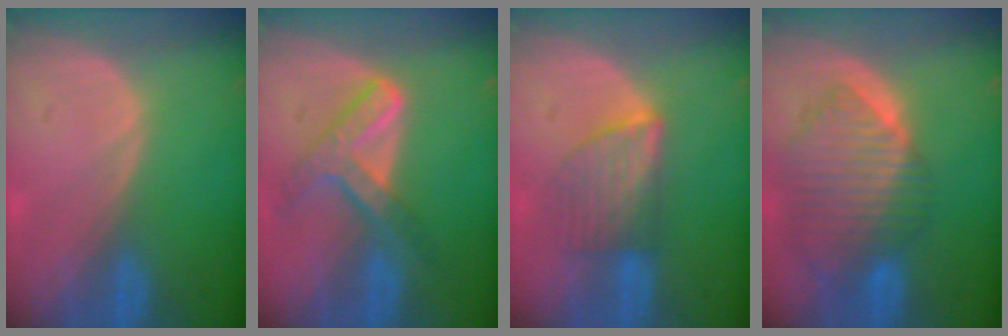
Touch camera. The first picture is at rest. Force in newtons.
{"total": 7.2, "press": 6.0, "slide": 4.0}
{"total": 6.0, "press": 6.0, "slide": 1.0}
{"total": 10.1, "press": 8.8, "slide": 5.1}